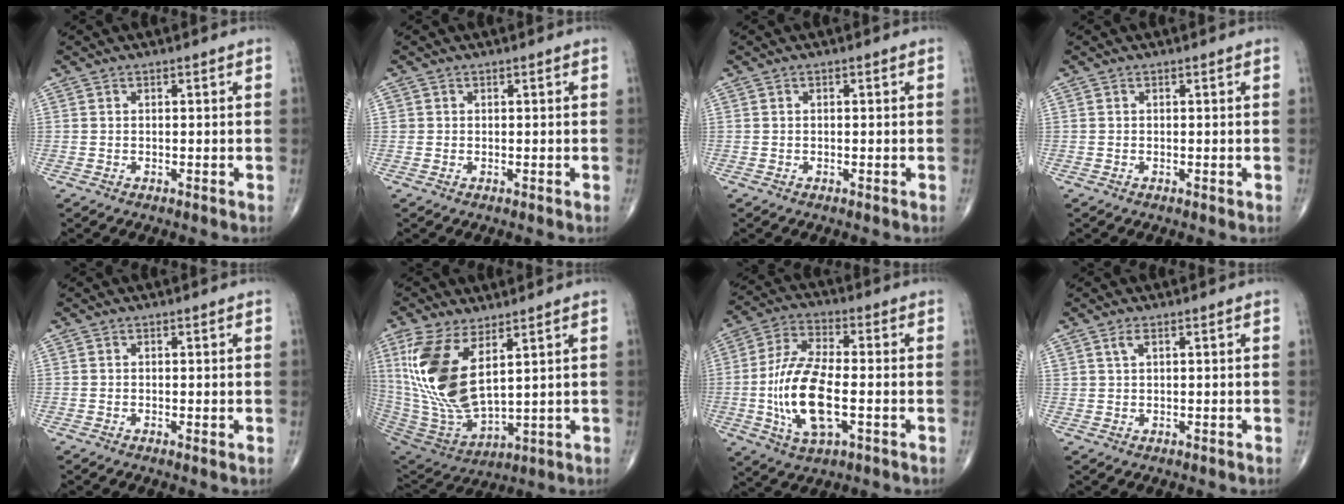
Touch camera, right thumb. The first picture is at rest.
{"total": 0.5, "force": [0.1, 0.5, 0.0], "torque": [0.006, 0.003, 0.000]}
{"total": 0.0}
{"total": 0.0}
{"total": 0.5, "force": [0.0, 0.2, 0.5], "torque": [-0.012, -0.004, -0.003]}
{"total": 17.9, "force": [6.1, 8.0, 14.8], "torque": [-0.309, -0.032, 0.135]}
{"total": 15.1, "force": [-2.7, 6.2, 13.5], "torque": [-0.276, 0.011, -0.049]}
{"total": 1.5, "force": [0.9, 0.6, 1.1], "torque": [-0.025, 0.004, 0.020]}